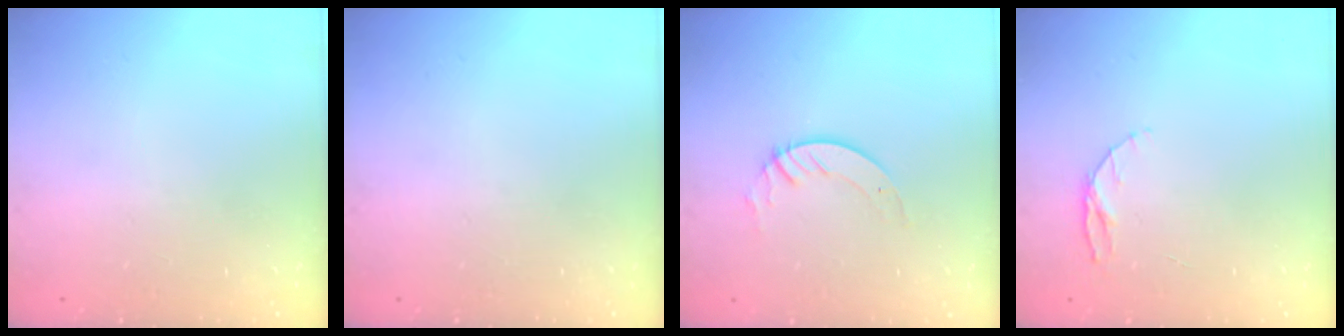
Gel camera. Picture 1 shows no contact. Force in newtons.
{"total": 0.0}
{"total": 3.1, "press": 3.1, "slide": 0.2}
{"total": 4.9, "press": 4.8, "slide": 0.5}